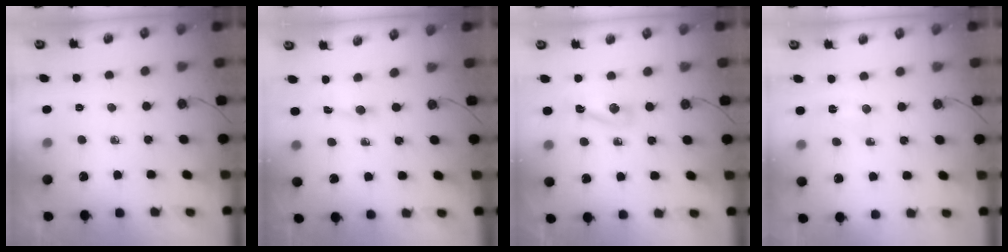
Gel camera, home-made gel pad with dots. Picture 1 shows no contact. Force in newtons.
{"total": 0.8, "press": 0.7, "slide": 0.5}
{"total": 4.8, "press": 4.7, "slide": 1.0}
{"total": 6.8, "press": 2.6, "slide": 6.3}